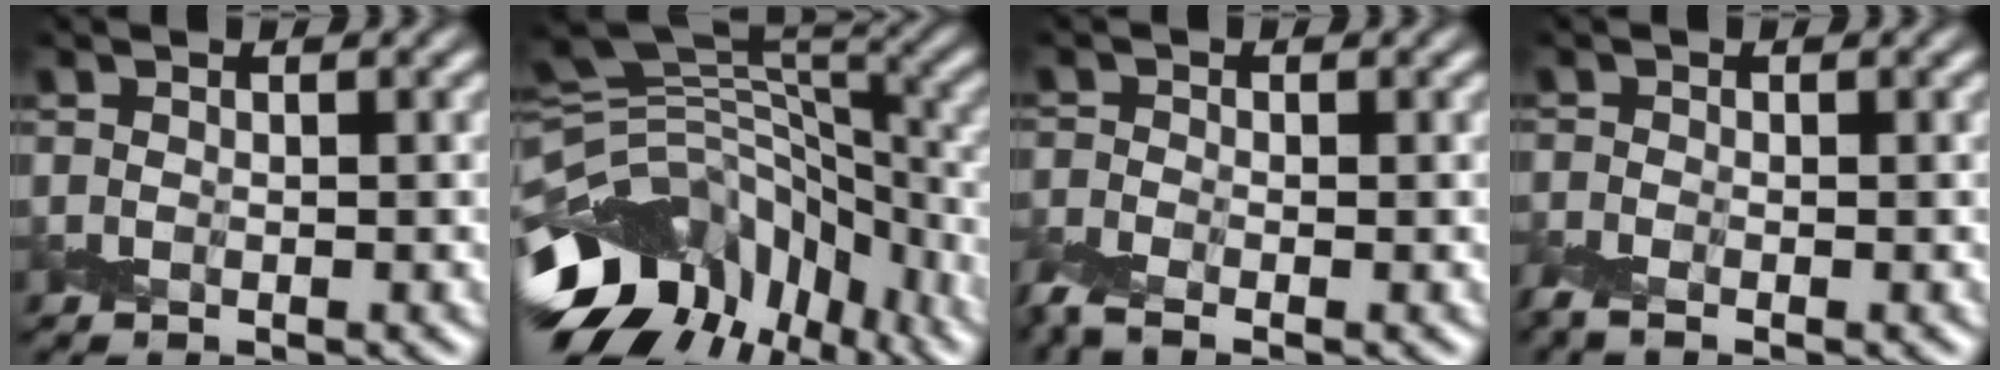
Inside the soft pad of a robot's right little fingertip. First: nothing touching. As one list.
[{"total": 12.7, "force": [-7.2, 7.9, 6.8], "torque": [-0.142, 0.028, -0.118]}, {"total": 3.3, "force": [-2.0, 1.5, 2.2], "torque": [-0.062, -0.004, -0.053]}, {"total": 2.2, "force": [-1.1, 1.1, 1.5], "torque": [-0.048, 0.000, -0.030]}]